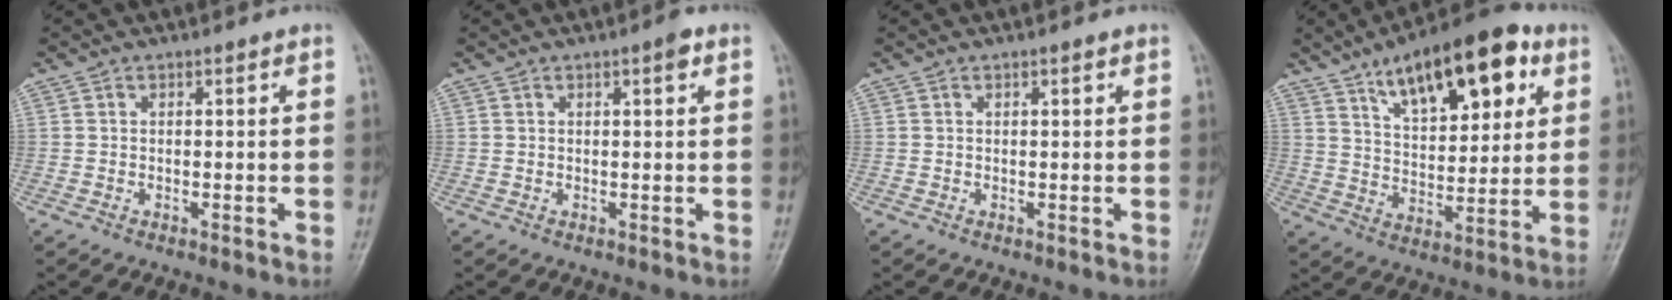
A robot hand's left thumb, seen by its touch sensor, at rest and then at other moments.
{"total": 1.9, "force": [1.0, 0.4, 1.6], "torque": [-0.022, -0.001, 0.012]}
{"total": 0.9, "force": [0.5, 0.3, 0.6], "torque": [-0.009, -0.001, 0.007]}
{"total": 19.1, "force": [9.6, 8.3, 14.2], "torque": [-0.174, -0.028, 0.154]}